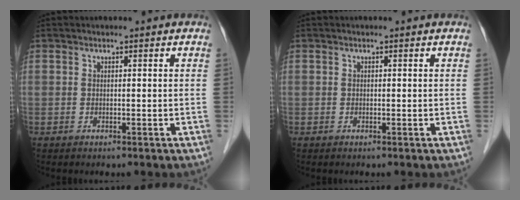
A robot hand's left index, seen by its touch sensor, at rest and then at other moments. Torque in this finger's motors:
{"motor_torque": [-0.35, 0.18, -0.03, -0.01]}